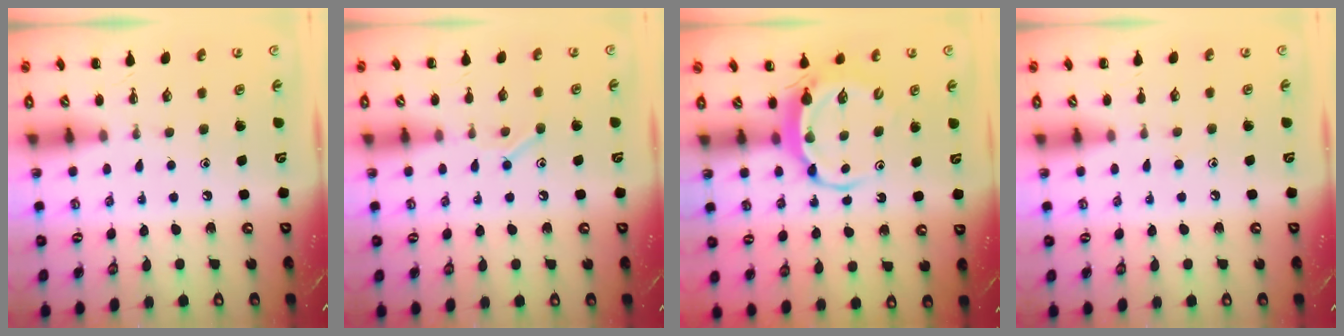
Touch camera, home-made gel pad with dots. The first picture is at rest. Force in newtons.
{"total": 8.4, "press": 8.3, "slide": 1.6}
{"total": 5.6, "press": 5.5, "slide": 0.6}
{"total": 4.7, "press": 4.3, "slide": 1.8}